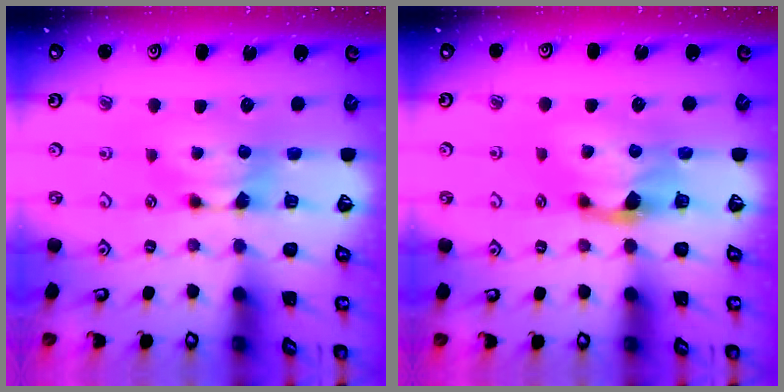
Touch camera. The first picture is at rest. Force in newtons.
{"total": 1.9, "press": 1.4, "slide": 1.3}